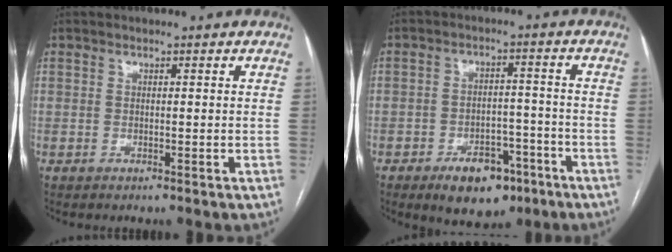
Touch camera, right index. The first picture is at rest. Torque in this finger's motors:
{"motor_torque": [0.16, -0.19, 0.20, 0.00]}